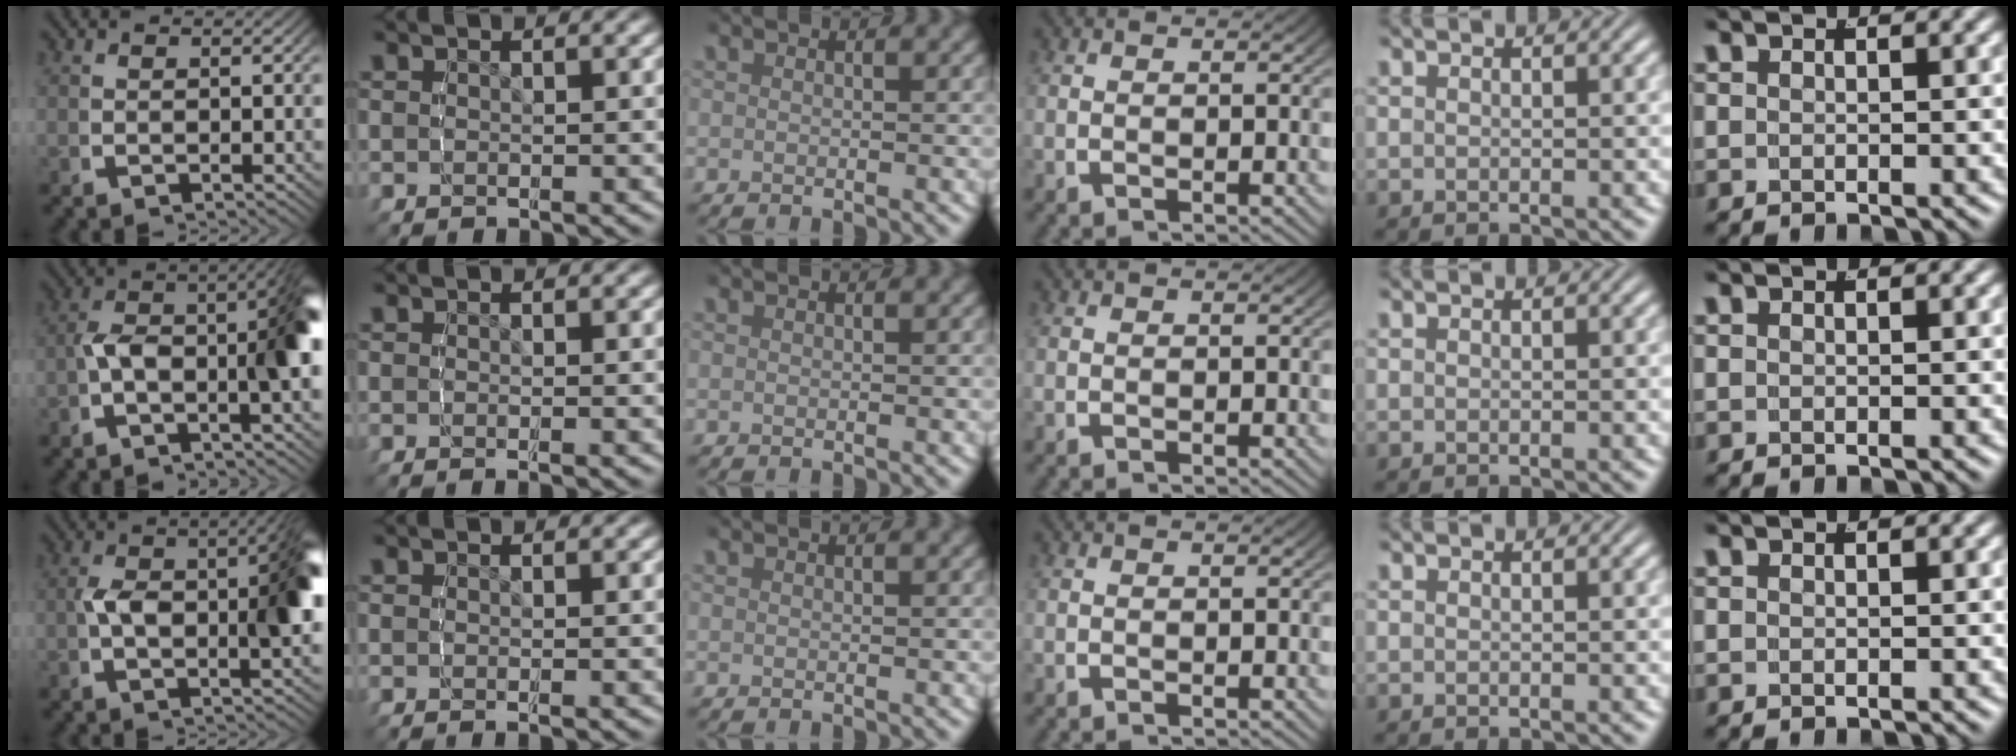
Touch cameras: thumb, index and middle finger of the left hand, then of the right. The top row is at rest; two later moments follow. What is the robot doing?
{"motion": "lift_and_place", "object": "glasses"}